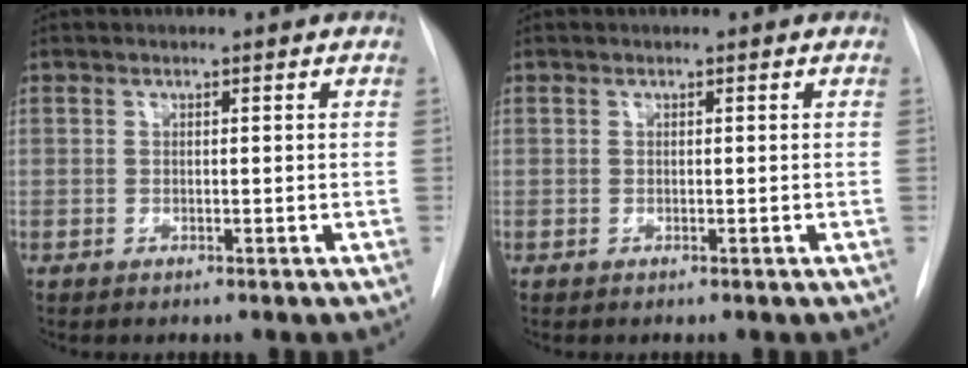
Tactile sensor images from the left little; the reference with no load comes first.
{"total": 0.0}